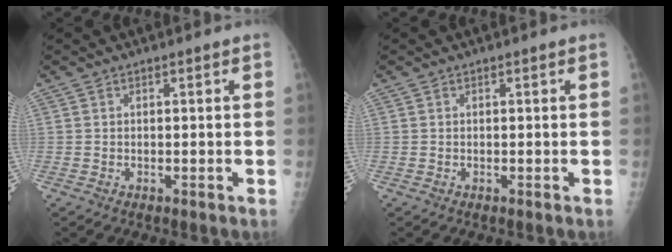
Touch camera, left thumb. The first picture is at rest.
{"total": 0.0}